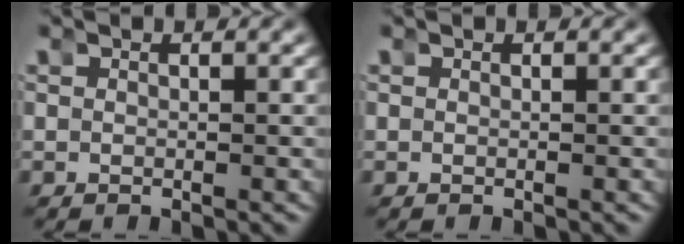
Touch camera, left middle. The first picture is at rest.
{"total": 0.0}